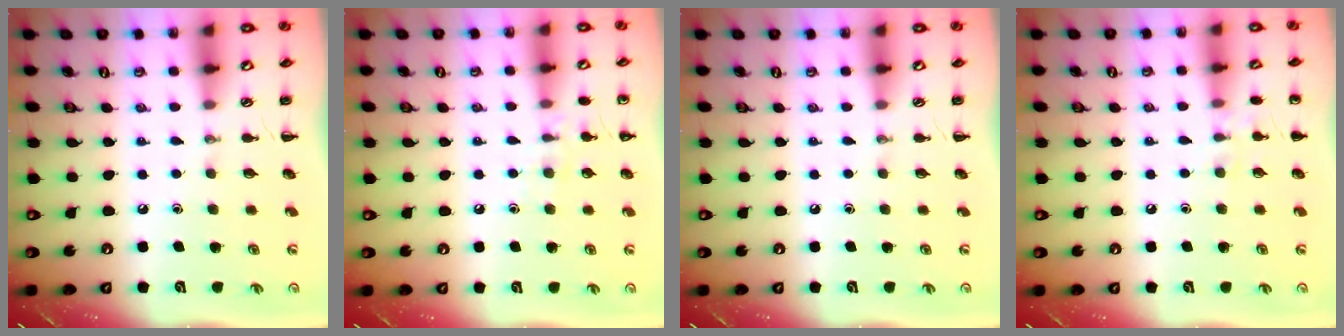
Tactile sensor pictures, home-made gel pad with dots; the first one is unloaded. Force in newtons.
{"total": 7.2, "press": 6.9, "slide": 2.0}
{"total": 0.0}
{"total": 6.1, "press": 5.8, "slide": 2.0}